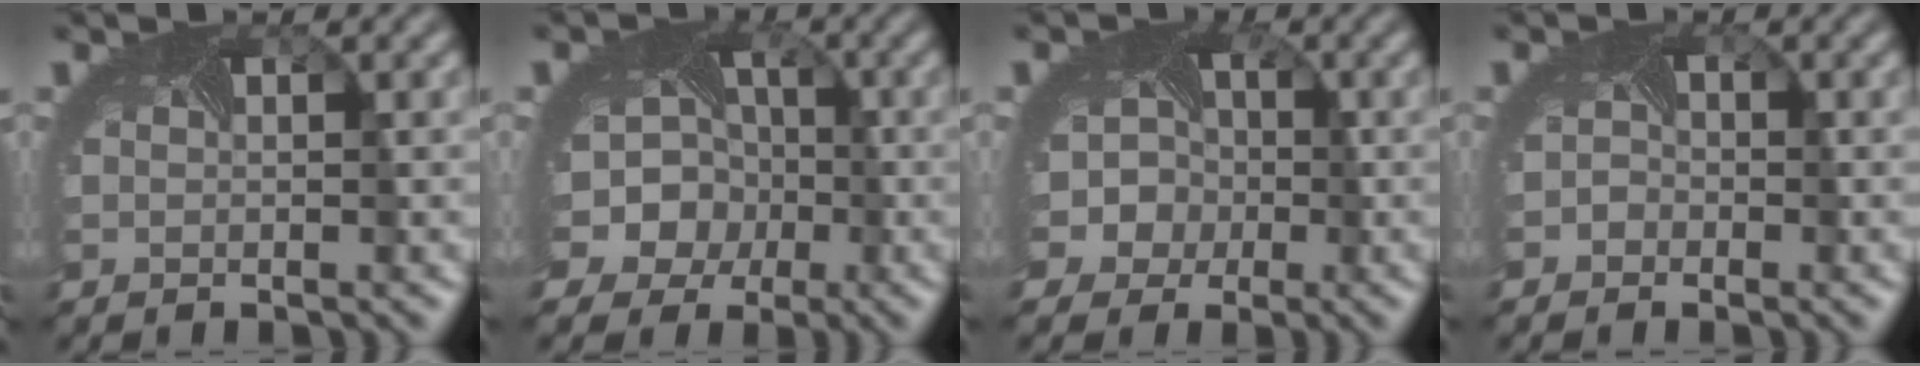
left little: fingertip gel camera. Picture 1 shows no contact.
{"total": 13.4, "force": [-3.3, 11.8, 5.6], "torque": [-0.129, -0.012, -0.077]}
{"total": 11.3, "force": [-1.4, 9.9, 5.2], "torque": [-0.104, 0.004, -0.066]}
{"total": 1.6, "force": [-1.0, 1.2, 0.2], "torque": [0.013, -0.002, -0.016]}